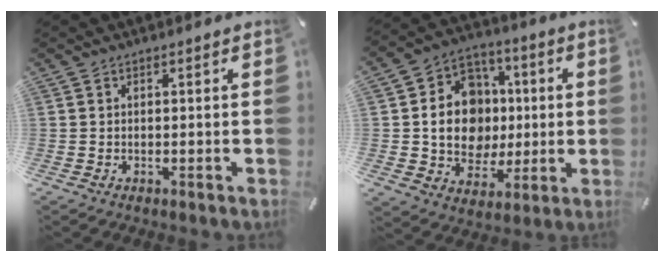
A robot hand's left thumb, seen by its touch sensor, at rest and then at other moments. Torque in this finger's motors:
{"motor_torque": [1.85, 2.04, 0.90, -0.83, 0.39]}